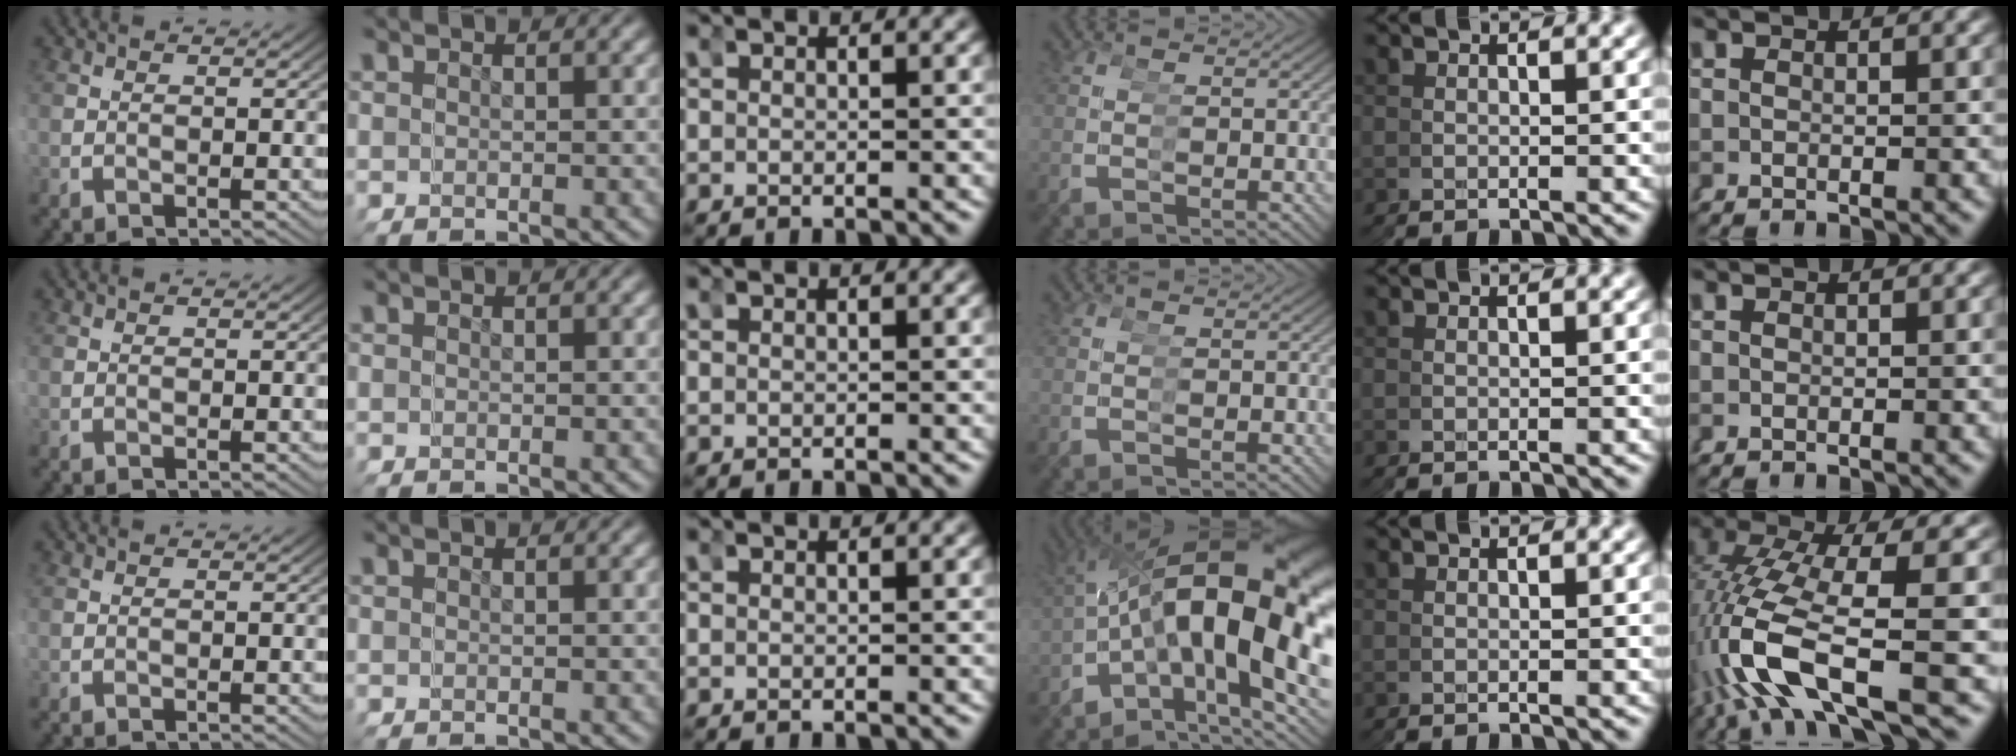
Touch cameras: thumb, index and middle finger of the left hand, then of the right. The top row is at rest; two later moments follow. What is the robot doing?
{"motion": "grasp_and_lifting", "object": "tape"}